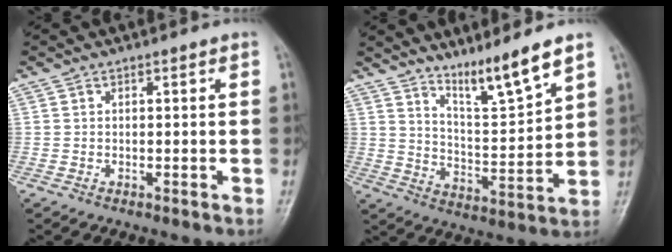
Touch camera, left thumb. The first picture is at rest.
{"total": 9.3, "force": [7.4, 0.0, 5.6], "torque": [-0.096, -0.065, 0.139]}